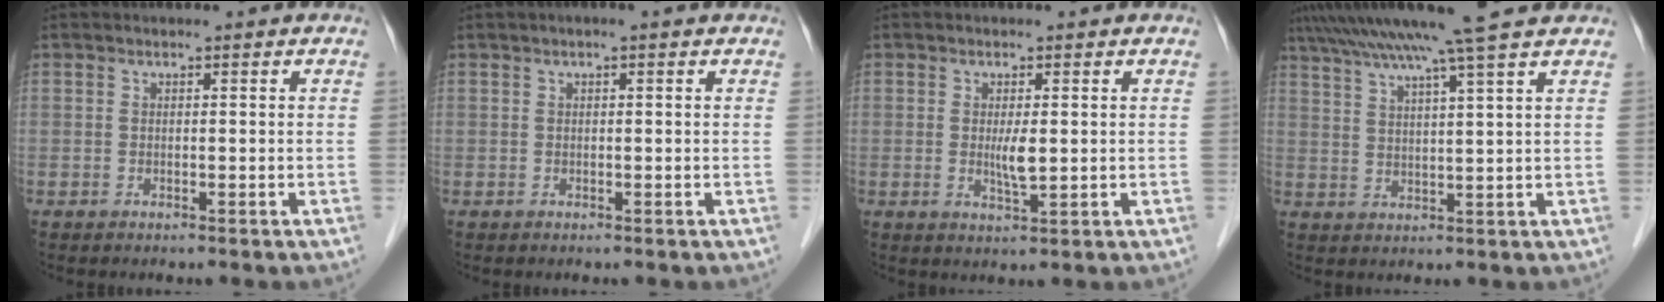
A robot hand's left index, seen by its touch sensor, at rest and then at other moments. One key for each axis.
{"total": 1.0, "fx": 0.4, "fy": 0.1, "fz": 0.9, "tx": -0.019, "ty": 0.008, "tz": 0.003}
{"total": 2.9, "fx": 0.1, "fy": 0.5, "fz": 2.9, "tx": -0.055, "ty": -0.006, "tz": 0.004}
{"total": 12.3, "fx": 10.0, "fy": -1.5, "fz": 7.1, "tx": -0.121, "ty": 0.024, "tz": 0.144}